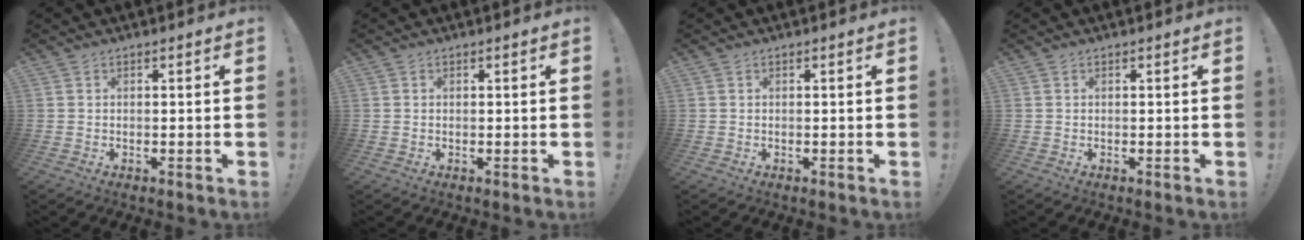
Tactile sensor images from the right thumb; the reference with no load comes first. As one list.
[{"total": 0.0}, {"total": 0.0}, {"total": 0.0}]